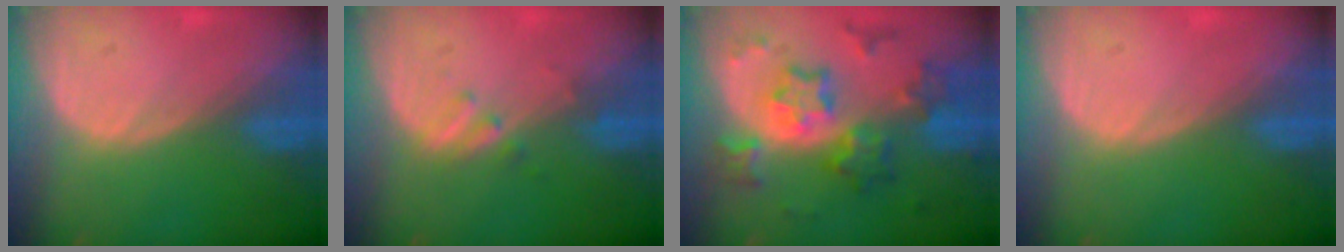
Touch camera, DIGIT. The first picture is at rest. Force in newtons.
{"total": 1.9, "press": 1.9, "slide": 0.3}
{"total": 9.5, "press": 9.5, "slide": 0.8}
{"total": 0.0}